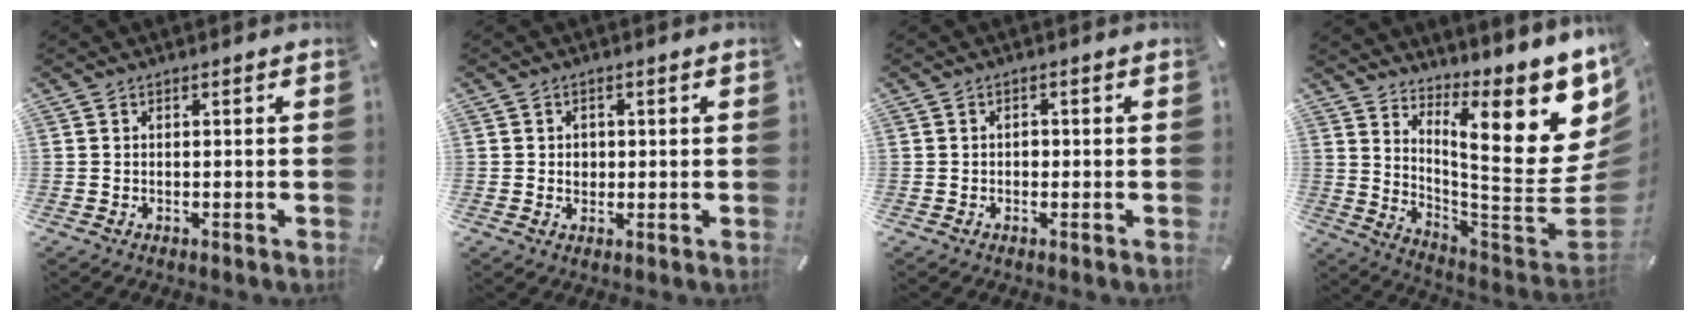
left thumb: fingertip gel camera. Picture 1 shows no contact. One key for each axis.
{"total": 2.1, "fx": 0.2, "fy": 2.0, "fz": 0.8, "tx": -0.001, "ty": -0.001, "tz": -0.002}
{"total": 1.0, "fx": -0.3, "fy": 0.9, "fz": 0.5, "tx": -0.010, "ty": 0.005, "tz": -0.007}
{"total": 20.4, "fx": 9.2, "fy": 8.6, "fz": 16.1, "tx": -0.188, "ty": -0.103, "tz": 0.154}